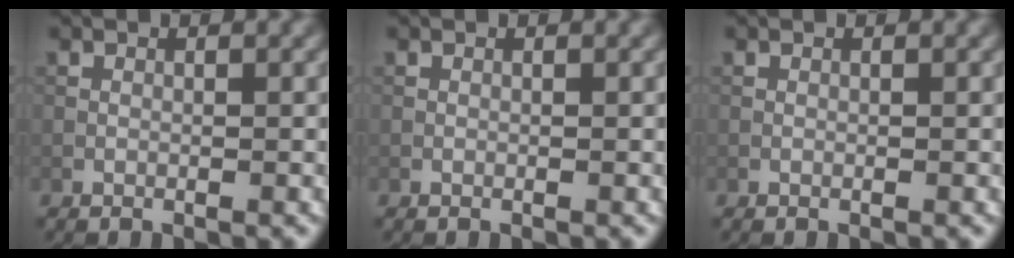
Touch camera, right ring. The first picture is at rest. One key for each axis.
{"total": 0.0}
{"total": 0.0}